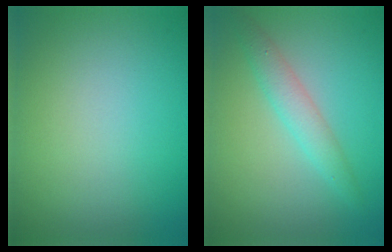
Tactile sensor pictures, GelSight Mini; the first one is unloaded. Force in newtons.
{"total": 2.5, "press": 2.5, "slide": 0.0}